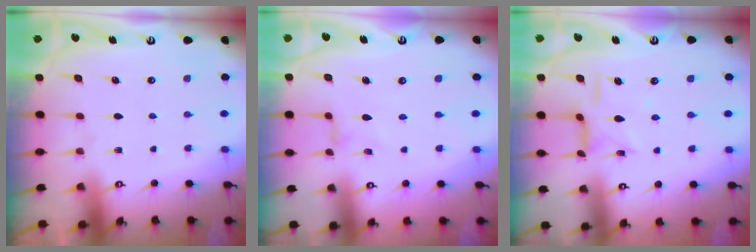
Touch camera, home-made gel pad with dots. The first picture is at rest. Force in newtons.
{"total": 0.0}
{"total": 7.8, "press": 7.8, "slide": 0.5}